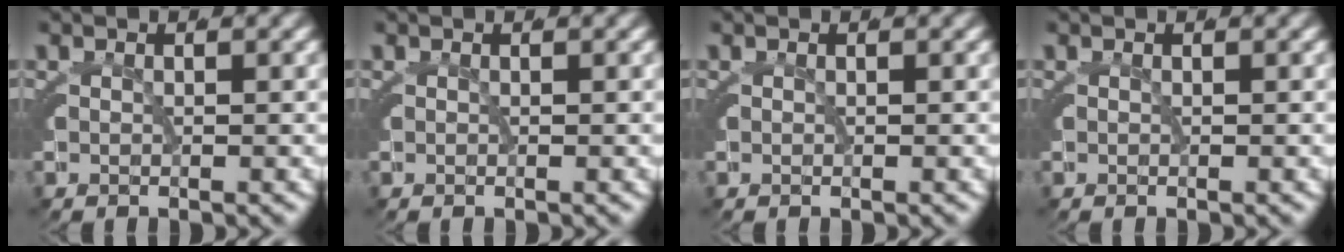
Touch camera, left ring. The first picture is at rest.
{"total": 0.0}
{"total": 0.0}
{"total": 0.0}